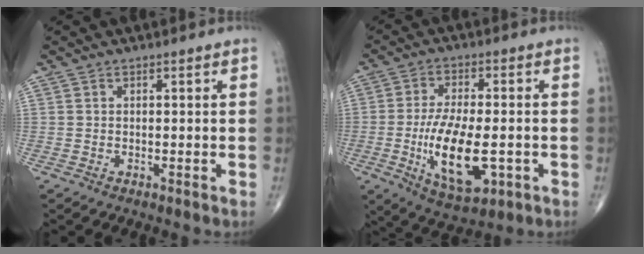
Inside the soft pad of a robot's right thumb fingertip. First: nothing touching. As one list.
[{"total": 14.4, "force": [-3.3, 6.3, 12.6], "torque": [-0.221, -0.004, -0.045]}]